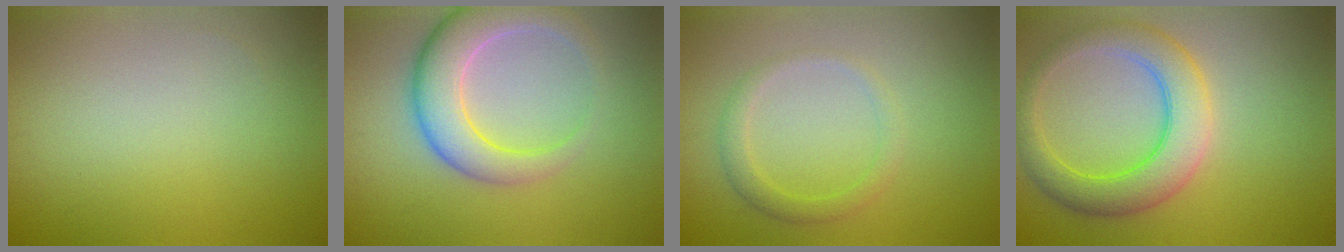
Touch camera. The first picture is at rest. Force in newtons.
{"total": 5.6, "press": 5.6, "slide": 0.4}
{"total": 1.9, "press": 1.9, "slide": 0.1}
{"total": 5.9, "press": 5.9, "slide": 0.3}